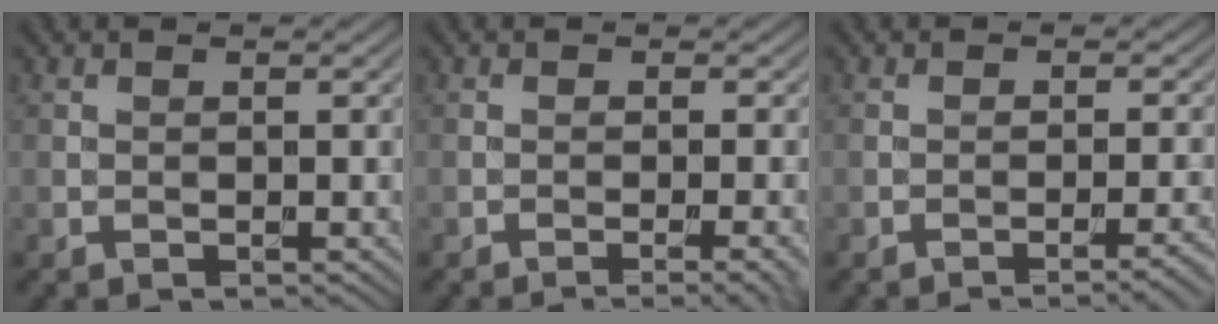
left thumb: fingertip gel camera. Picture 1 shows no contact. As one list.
[{"total": 3.3, "force": [-1.6, 0.6, 2.8], "torque": [-0.032, 0.005, -0.028]}, {"total": 3.7, "force": [-2.0, 0.7, 3.1], "torque": [-0.041, 0.010, -0.036]}]